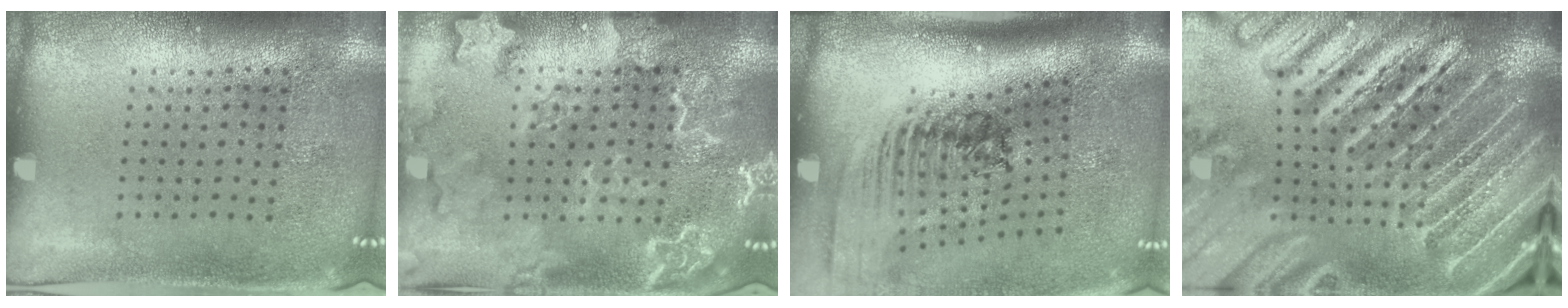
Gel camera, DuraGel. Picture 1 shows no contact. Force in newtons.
{"total": 2.8, "press": 2.8, "slide": 0.4}
{"total": 2.4, "press": 1.7, "slide": 1.7}
{"total": 5.3, "press": 4.7, "slide": 2.4}